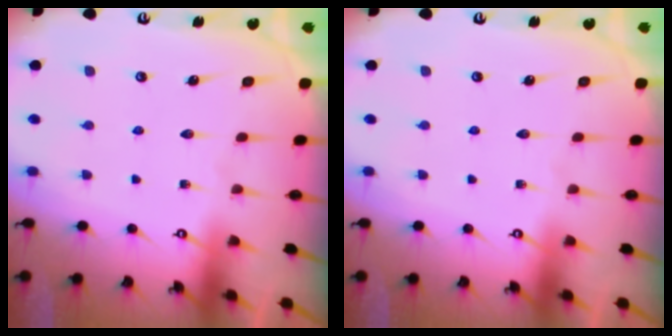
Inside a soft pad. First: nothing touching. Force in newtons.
{"total": 0.0}